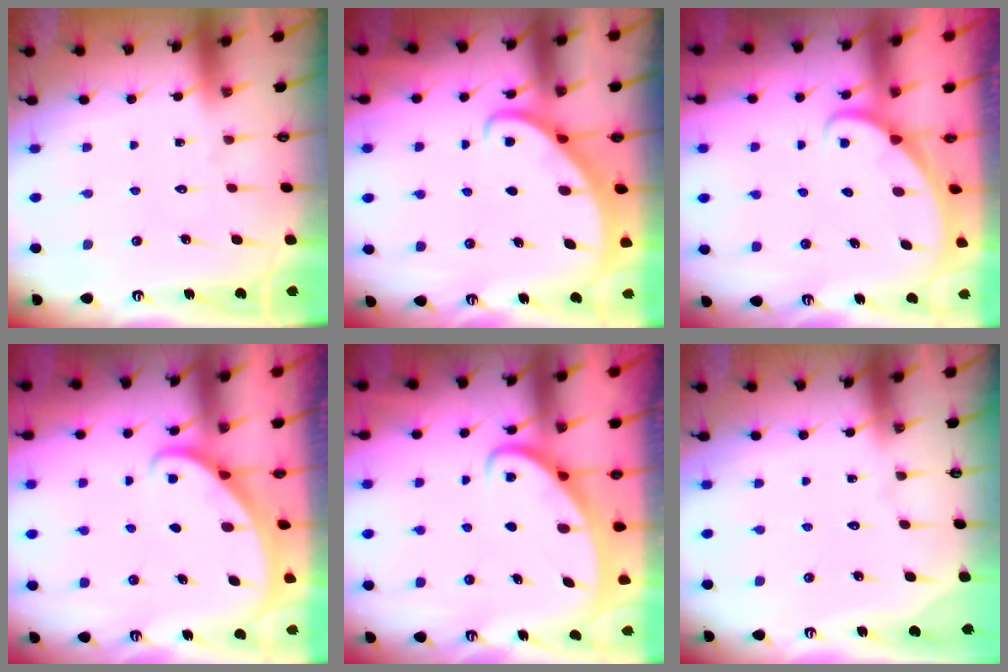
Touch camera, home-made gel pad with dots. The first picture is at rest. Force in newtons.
{"total": 2.6, "press": 2.6, "slide": 0.1}
{"total": 1.7, "press": 1.7, "slide": 0.1}
{"total": 1.8, "press": 1.8, "slide": 0.1}
{"total": 2.5, "press": 2.5, "slide": 0.3}
{"total": 0.0}